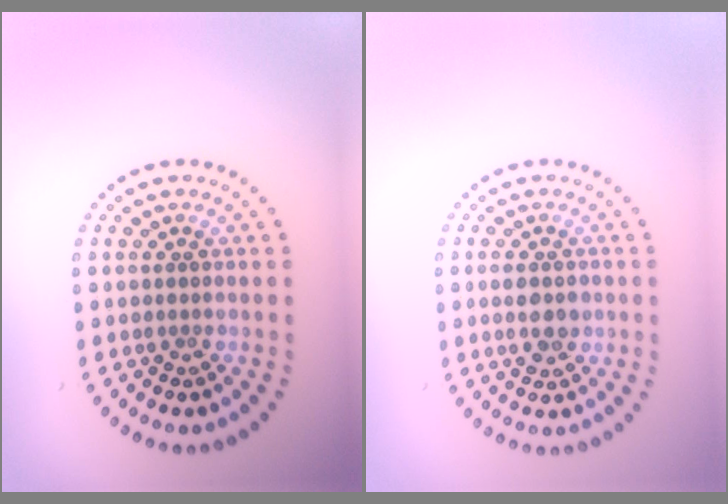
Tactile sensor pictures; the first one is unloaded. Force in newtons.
{"total": 2.7, "press": 2.7, "slide": 0.1}